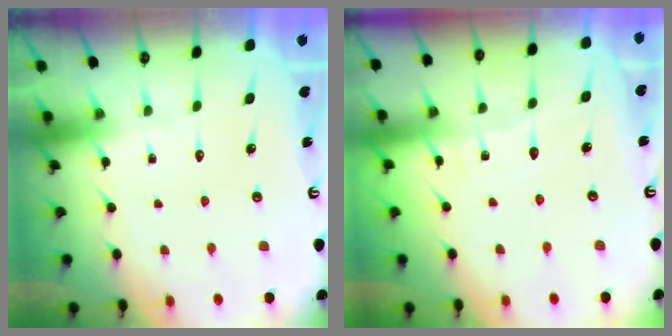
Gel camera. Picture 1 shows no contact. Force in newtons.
{"total": 4.9, "press": 4.9, "slide": 0.6}